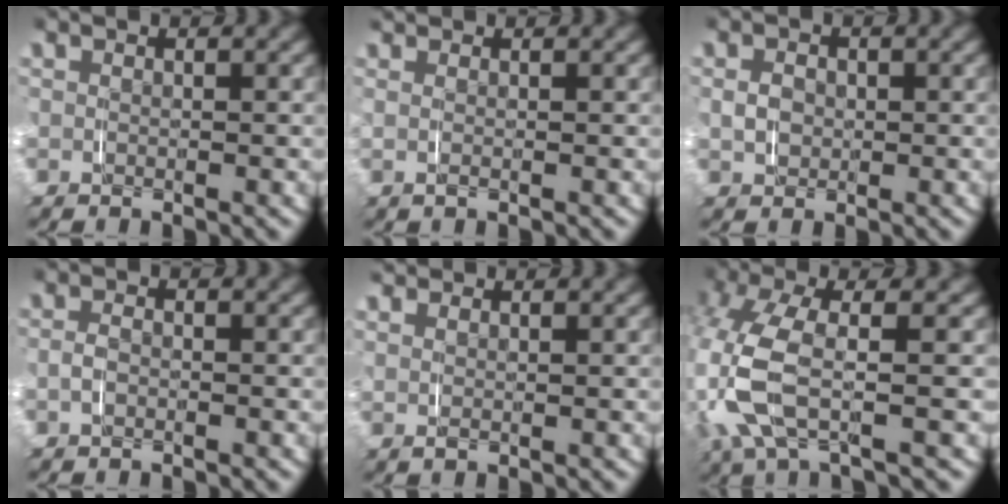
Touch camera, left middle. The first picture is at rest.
{"total": 1.1, "force": [0.6, 0.1, 0.8], "torque": [-0.018, 0.006, 0.009]}
{"total": 1.7, "force": [0.0, 1.4, 0.9], "torque": [-0.020, 0.002, 0.003]}
{"total": 1.0, "force": [-0.6, 0.5, 0.7], "torque": [-0.021, 0.000, -0.010]}
{"total": 1.3, "force": [1.1, 0.3, 0.6], "torque": [-0.011, 0.004, 0.021]}
{"total": 6.4, "force": [0.1, 2.6, 5.9], "torque": [-0.163, -0.002, 0.005]}